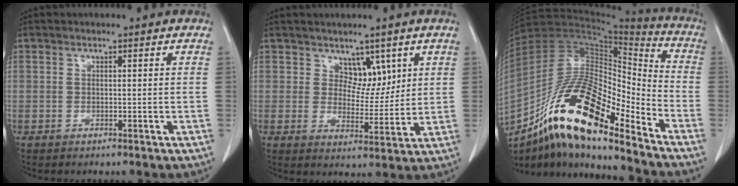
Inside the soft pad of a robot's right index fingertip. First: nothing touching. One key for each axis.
{"total": 4.8, "fx": 2.8, "fy": 3.0, "fz": 2.6, "tx": -0.028, "ty": -0.002, "tz": 0.049}
{"total": 20.6, "fx": -13.3, "fy": 5.3, "fz": 14.9, "tx": -0.286, "ty": 0.013, "tz": -0.233}